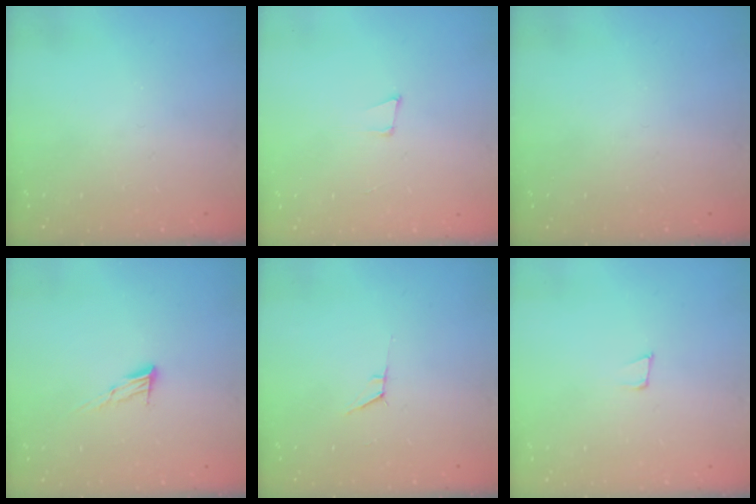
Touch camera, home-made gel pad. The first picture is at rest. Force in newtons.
{"total": 4.2, "press": 3.2, "slide": 2.7}
{"total": 0.0}
{"total": 7.2, "press": 7.1, "slide": 1.2}
{"total": 5.2, "press": 4.5, "slide": 2.5}
{"total": 4.9, "press": 4.7, "slide": 1.0}